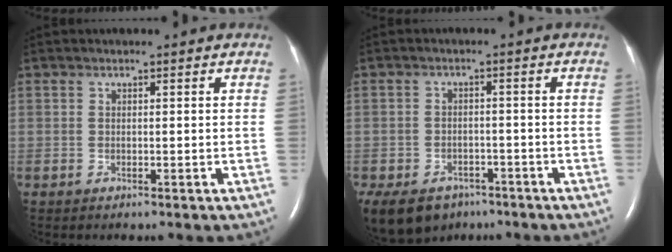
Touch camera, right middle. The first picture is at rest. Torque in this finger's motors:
{"motor_torque": [0.42, -0.41, 0.10, 0.04]}